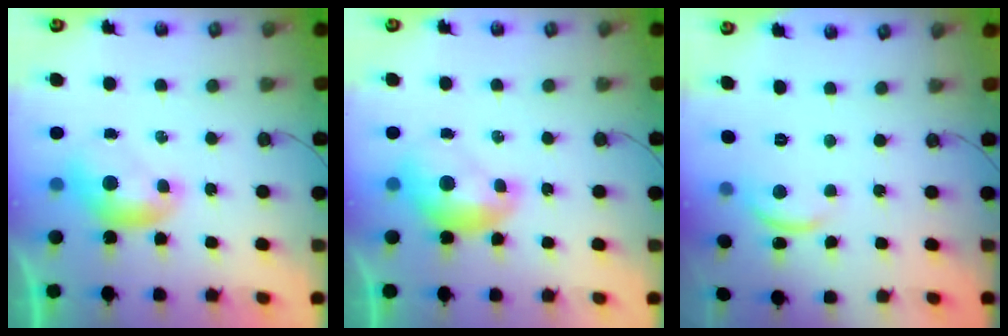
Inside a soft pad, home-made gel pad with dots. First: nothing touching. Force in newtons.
{"total": 1.8, "press": 1.8, "slide": 0.2}
{"total": 2.7, "press": 2.6, "slide": 0.3}